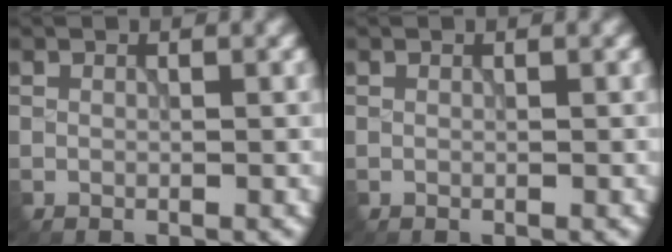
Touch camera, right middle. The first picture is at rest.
{"total": 0.0}